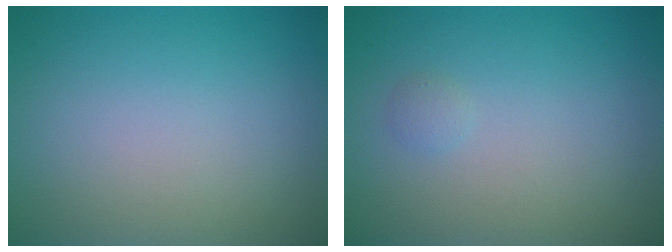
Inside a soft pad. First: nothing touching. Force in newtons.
{"total": 0.6, "press": 0.6, "slide": 0.0}